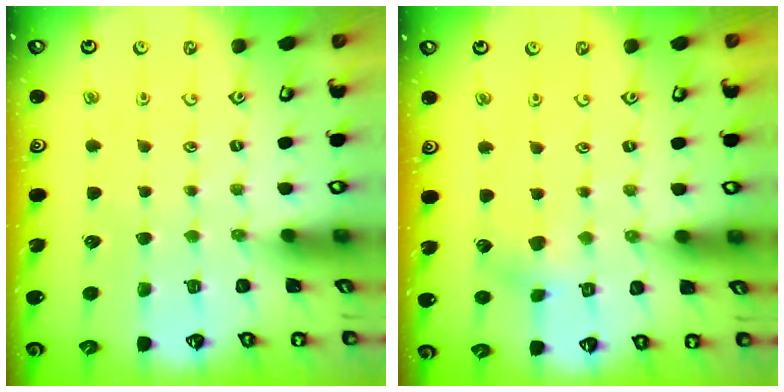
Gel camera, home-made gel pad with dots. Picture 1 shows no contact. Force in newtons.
{"total": 3.4, "press": 3.4, "slide": 0.4}